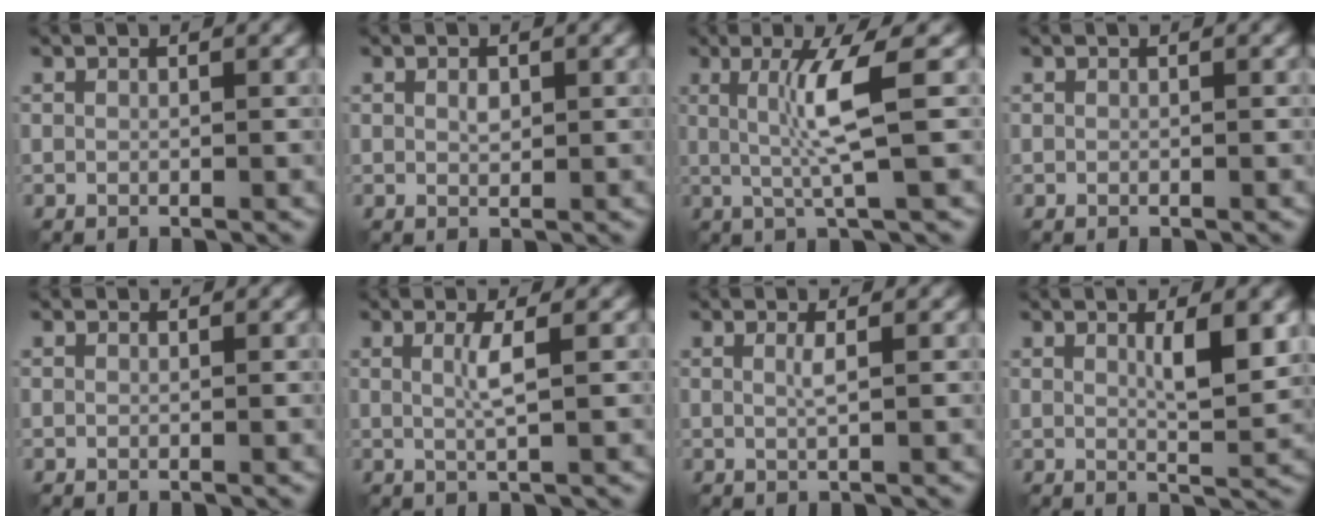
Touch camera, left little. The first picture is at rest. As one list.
[{"total": 0.9, "force": [0.0, 0.5, 0.7], "torque": [-0.014, -0.002, 0.002]}, {"total": 4.6, "force": [0.2, 0.2, 4.6], "torque": [-0.095, -0.001, 0.009]}, {"total": 0.0}, {"total": 0.8, "force": [0.8, 0.1, 0.1], "torque": [-0.008, 0.001, 0.007]}, {"total": 2.1, "force": [0.1, 0.2, 2.1], "torque": [-0.040, -0.003, 0.000]}, {"total": 1.0, "force": [0.0, 0.1, 1.0], "torque": [-0.019, -0.001, -0.004]}, {"total": 3.9, "force": [1.1, 1.0, 3.6], "torque": [-0.062, -0.007, 0.017]}]